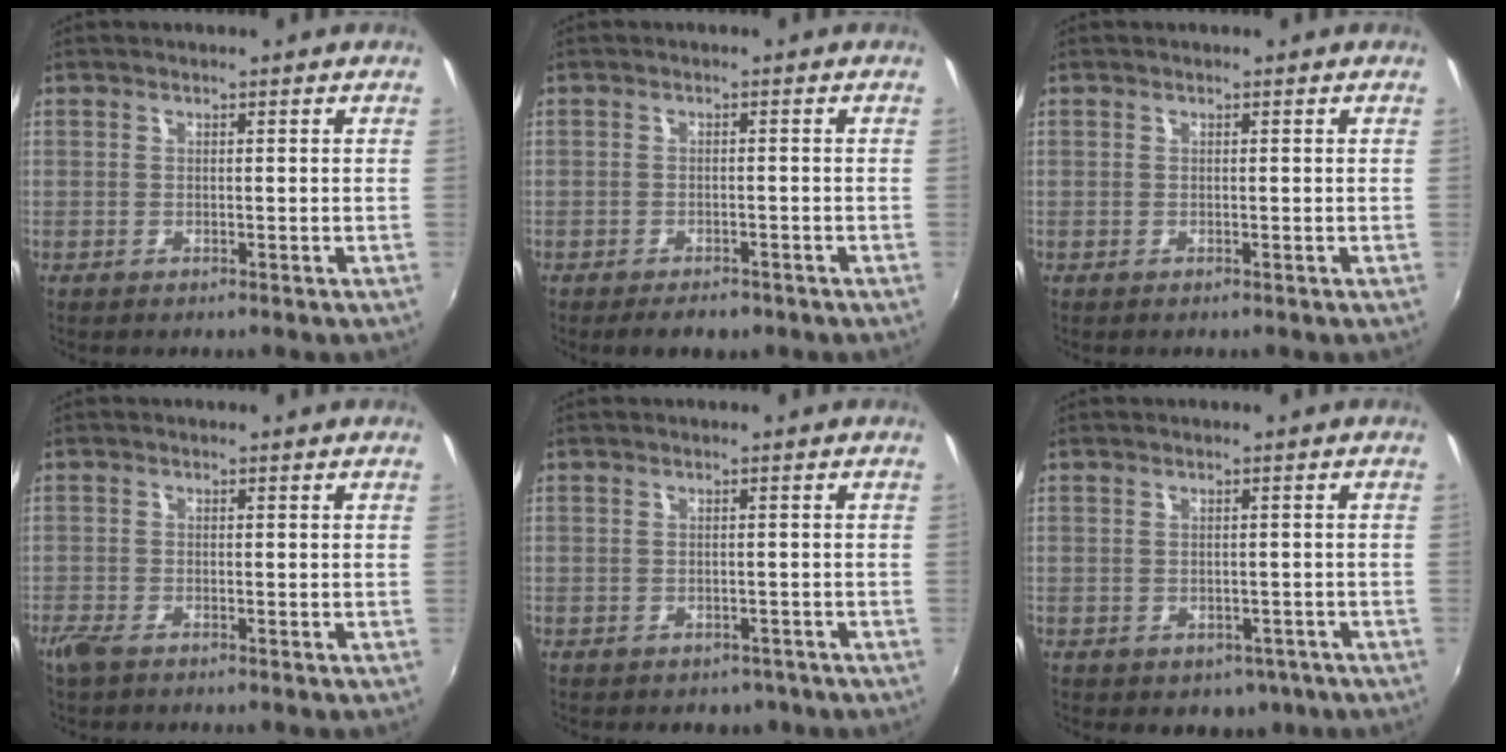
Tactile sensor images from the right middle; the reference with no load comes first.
{"total": 4.6, "force": [-3.4, 2.0, 2.3], "torque": [-0.052, -0.011, -0.049]}
{"total": 0.0}
{"total": 2.7, "force": [-2.1, 0.8, 1.6], "torque": [-0.038, -0.009, -0.042]}
{"total": 3.8, "force": [-2.7, 2.5, 1.1], "torque": [-0.023, -0.007, -0.030]}
{"total": 4.7, "force": [-2.5, 3.5, 2.0], "torque": [-0.038, -0.006, -0.023]}